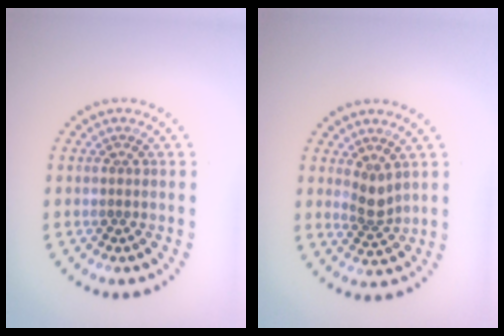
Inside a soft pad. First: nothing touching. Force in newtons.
{"total": 2.1, "press": 1.6, "slide": 1.3}